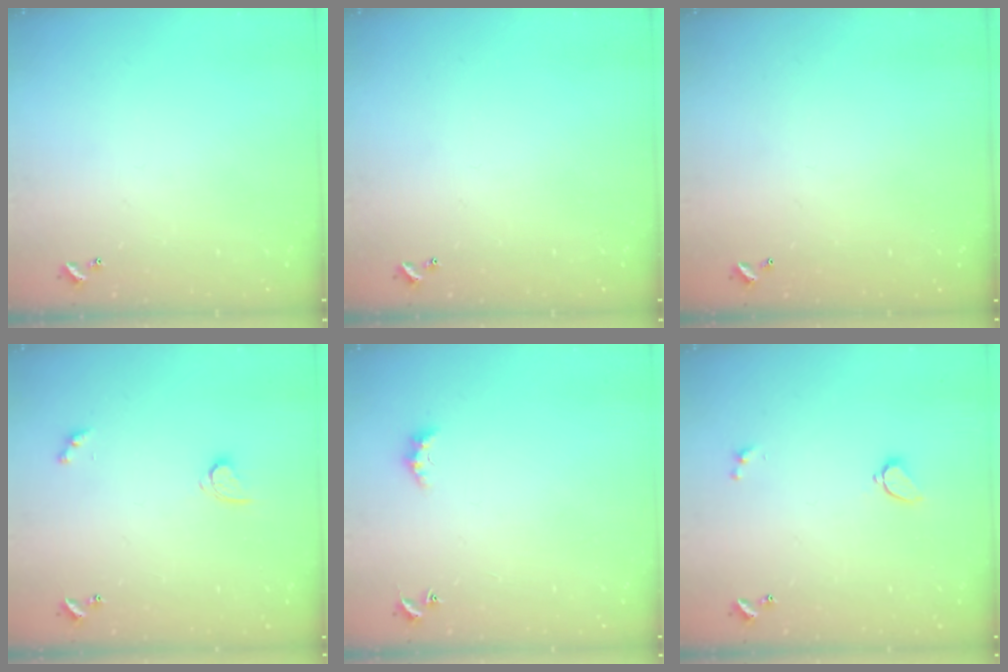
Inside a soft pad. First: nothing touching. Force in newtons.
{"total": 0.0}
{"total": 2.8, "press": 2.8, "slide": 0.1}
{"total": 2.8, "press": 2.8, "slide": 0.3}
{"total": 2.4, "press": 2.4, "slide": 0.6}
{"total": 1.7, "press": 1.6, "slide": 0.5}